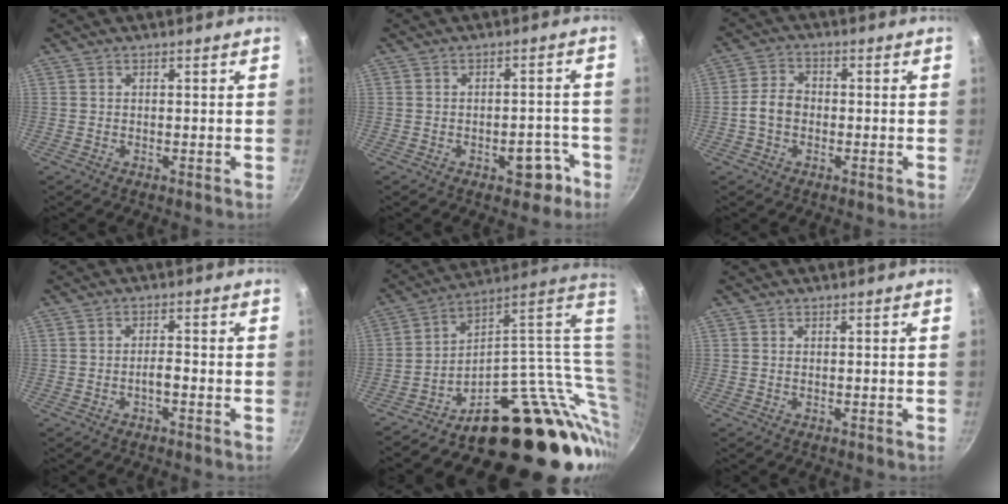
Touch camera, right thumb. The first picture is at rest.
{"total": 5.7, "force": [-3.0, 3.1, 3.7], "torque": [-0.017, 0.032, -0.029]}
{"total": 5.0, "force": [-1.0, 3.8, 3.1], "torque": [-0.047, 0.024, -0.028]}
{"total": 2.1, "force": [-1.1, 0.6, 1.7], "torque": [-0.025, 0.015, -0.020]}
{"total": 27.2, "force": [-0.4, 14.9, 22.7], "torque": [-0.242, 0.002, 0.006]}
{"total": 0.0}